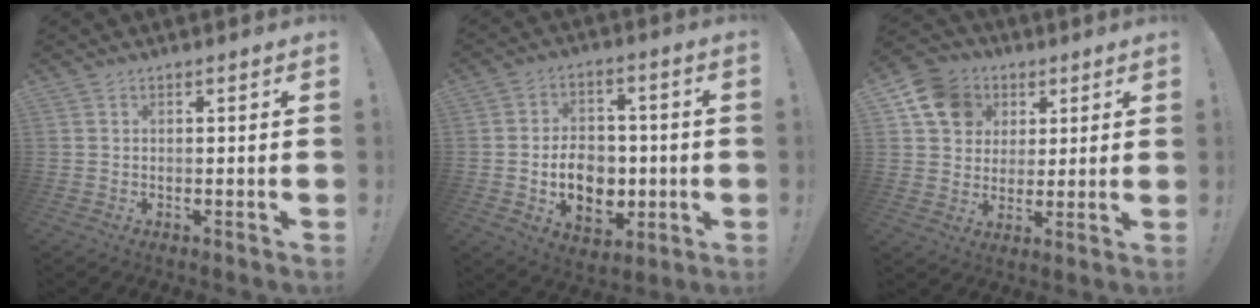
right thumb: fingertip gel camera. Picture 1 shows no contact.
{"total": 12.6, "force": [-2.2, 9.8, 7.6], "torque": [-0.126, 0.009, -0.032]}
{"total": 12.8, "force": [5.1, 10.7, 4.8], "torque": [-0.065, -0.019, 0.103]}